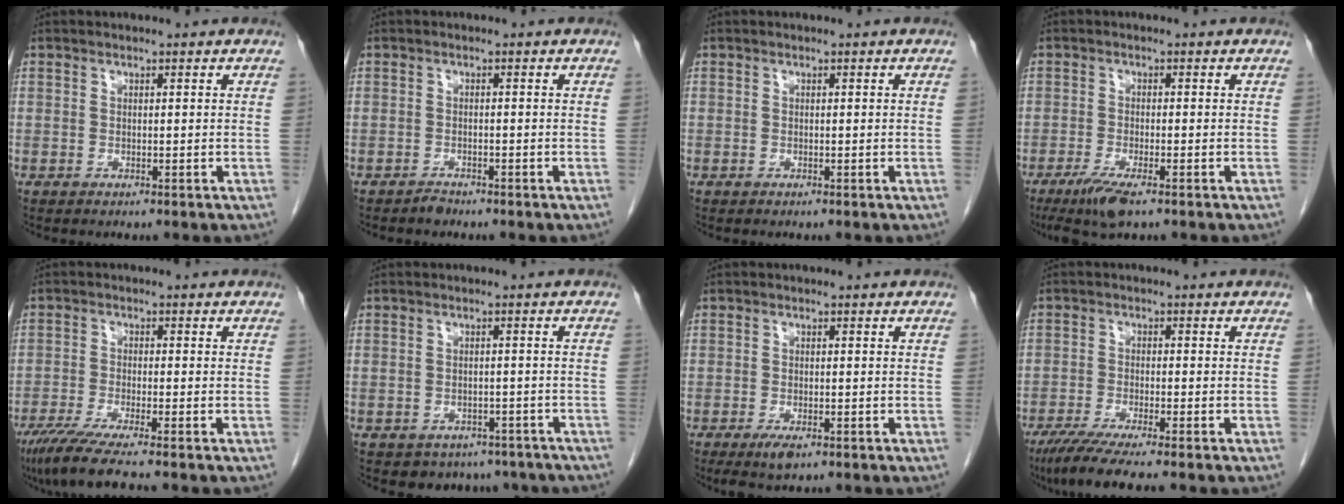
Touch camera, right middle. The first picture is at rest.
{"total": 1.1, "force": [-1.0, 0.3, 0.1], "torque": [-0.004, 0.000, -0.018]}
{"total": 0.0}
{"total": 5.5, "force": [-3.7, 0.8, 4.1], "torque": [-0.080, -0.015, -0.064]}
{"total": 7.8, "force": [-6.2, -0.7, 4.6], "torque": [-0.072, -0.026, -0.107]}
{"total": 7.4, "force": [-5.6, 4.6, 1.3], "torque": [-0.009, 0.006, -0.057]}
{"total": 3.0, "force": [-1.8, 1.0, 2.2], "torque": [-0.044, -0.004, -0.027]}
{"total": 7.9, "force": [-6.2, -0.2, 4.9], "torque": [-0.075, -0.021, -0.102]}